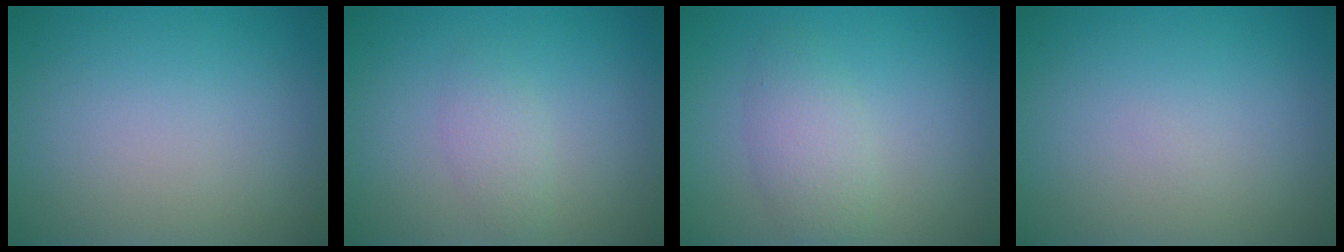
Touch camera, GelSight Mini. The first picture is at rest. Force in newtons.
{"total": 1.6, "press": 1.6, "slide": 0.1}
{"total": 2.7, "press": 2.7, "slide": 0.1}
{"total": 0.0}